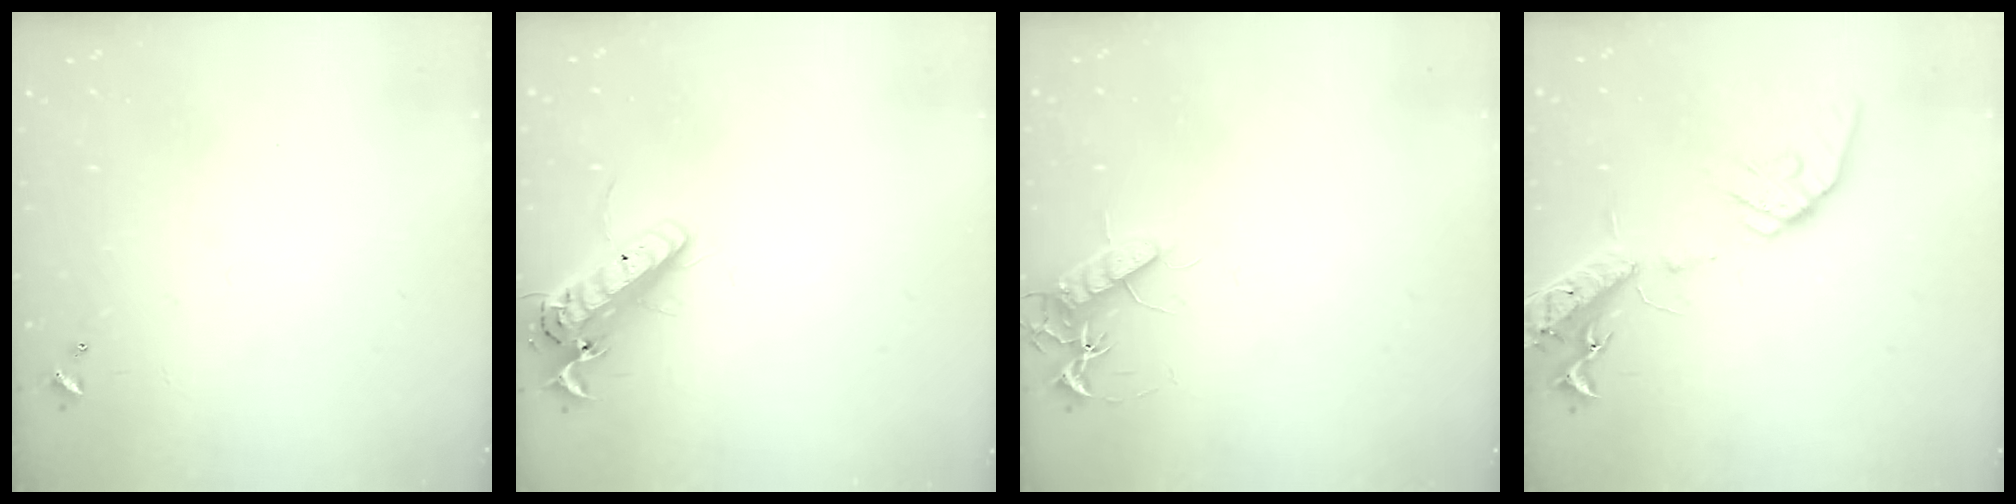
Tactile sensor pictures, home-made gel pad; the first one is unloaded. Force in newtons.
{"total": 15.0, "press": 14.7, "slide": 3.0}
{"total": 10.8, "press": 10.8, "slide": 0.4}
{"total": 17.5, "press": 17.1, "slide": 3.5}